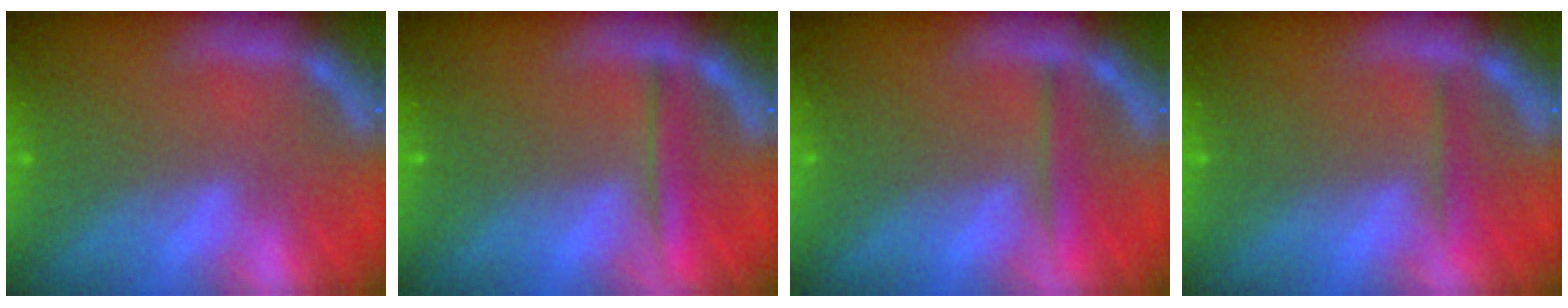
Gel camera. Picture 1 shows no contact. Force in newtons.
{"total": 2.5}
{"total": 2.0}
{"total": 1.4}